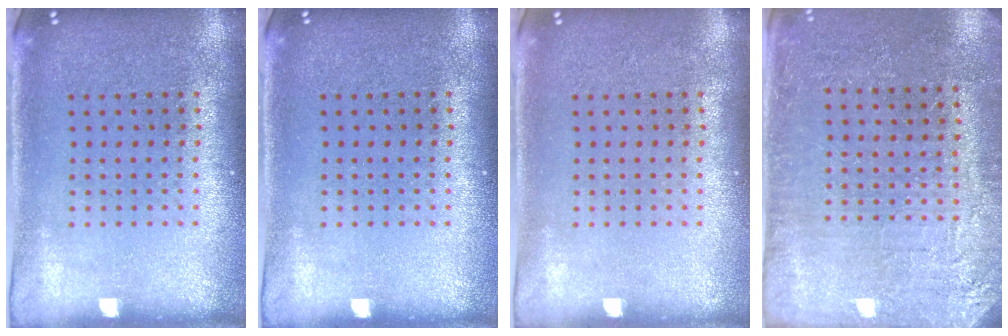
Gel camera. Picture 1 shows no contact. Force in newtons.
{"total": 0.0}
{"total": 0.0}
{"total": 2.8, "press": 2.8, "slide": 0.4}